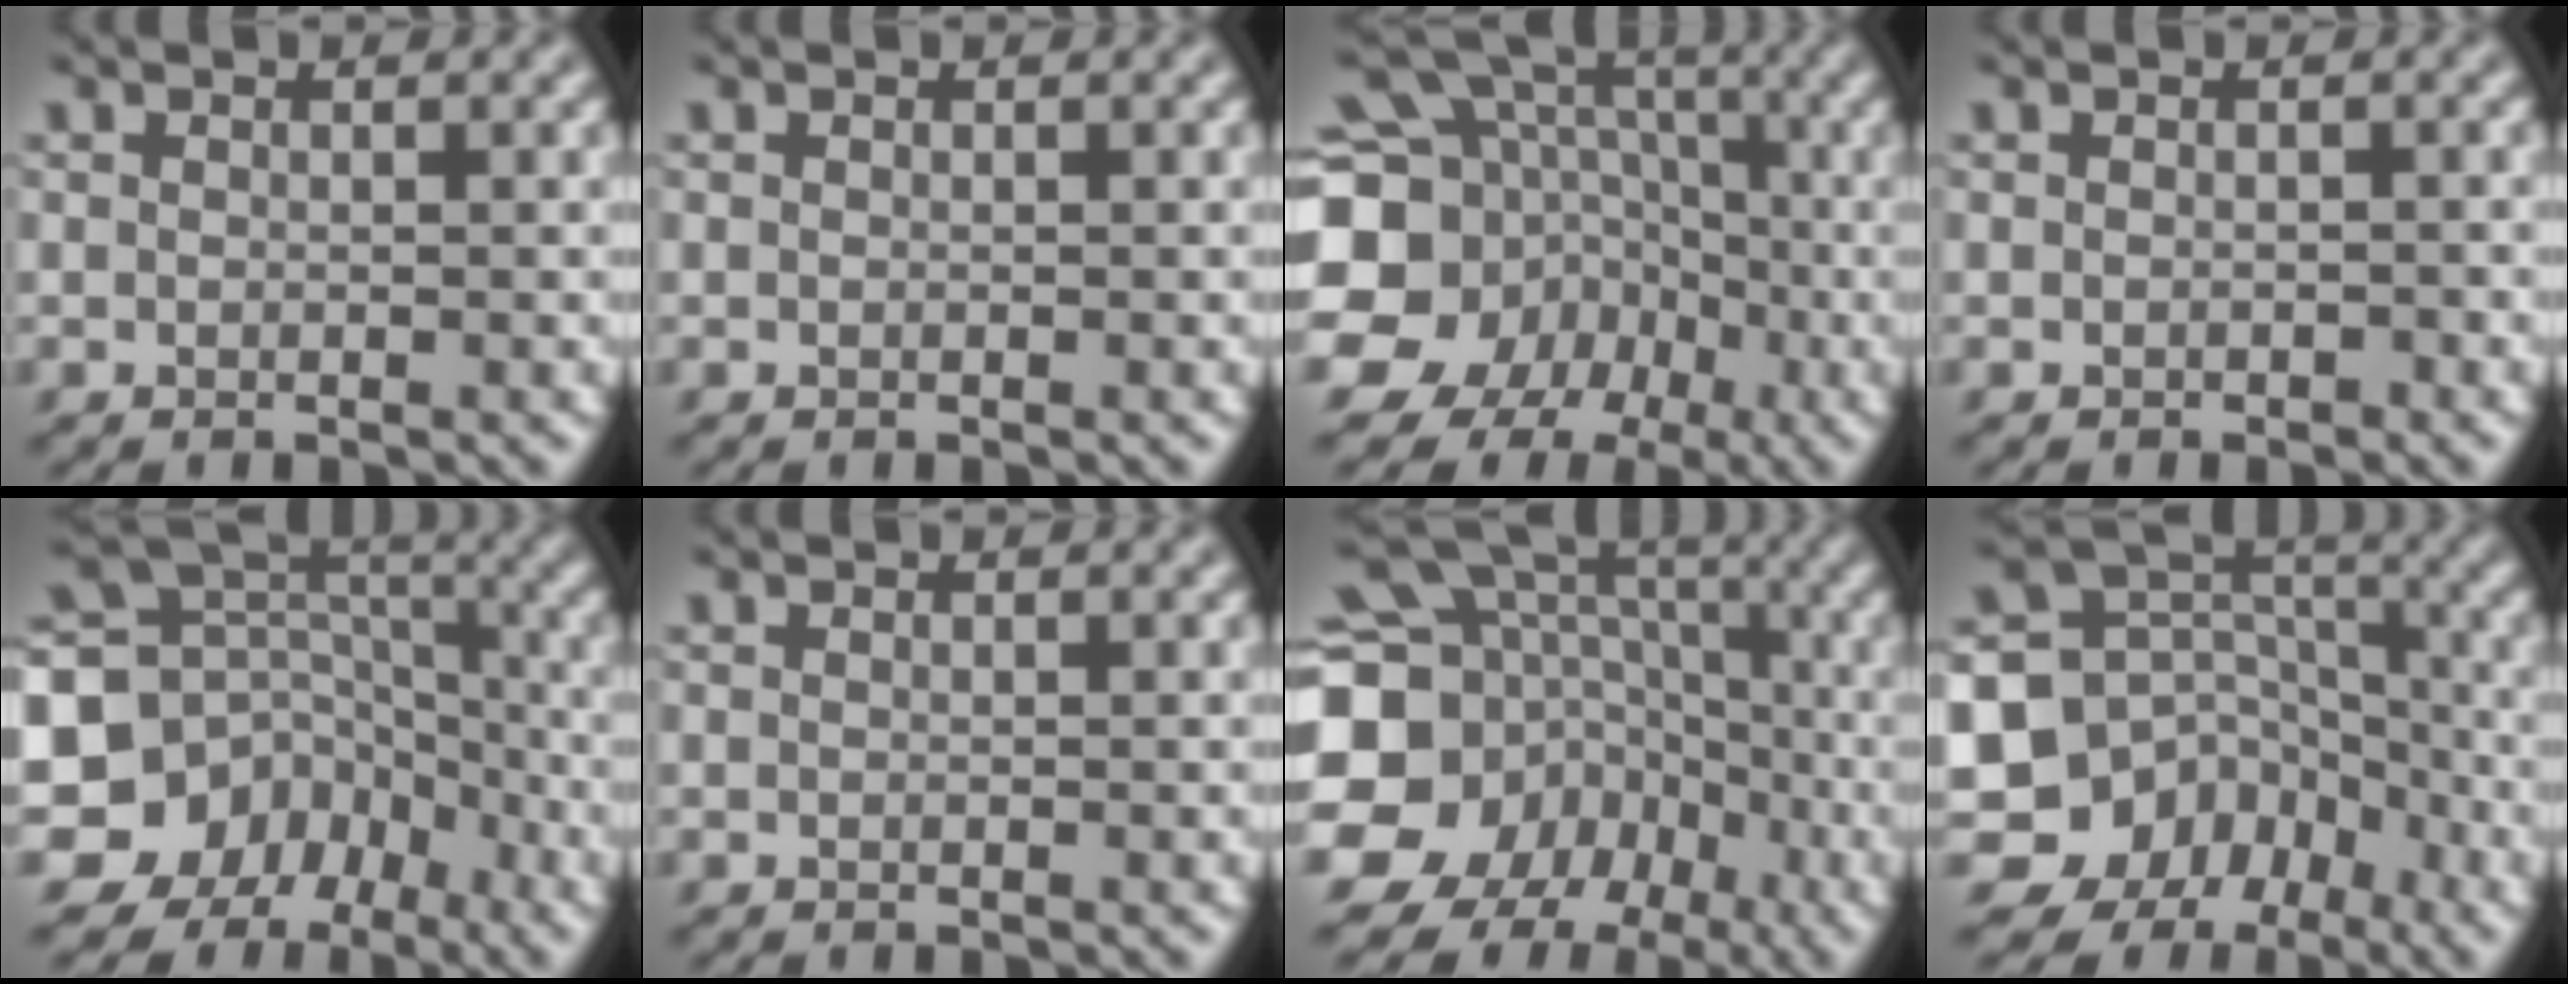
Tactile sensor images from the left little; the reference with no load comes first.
{"total": 0.0}
{"total": 17.1, "force": [-3.6, 15.6, 6.0], "torque": [-0.164, 0.006, -0.092]}
{"total": 0.6, "force": [-0.4, 0.4, 0.2], "torque": [-0.002, -0.004, -0.010]}
{"total": 12.7, "force": [-6.6, 10.3, 3.3], "torque": [-0.101, 0.001, -0.129]}
{"total": 0.0}
{"total": 19.3, "force": [-3.9, 17.6, 6.9], "torque": [-0.177, 0.002, -0.101]}
{"total": 10.3, "force": [-5.6, 8.2, 2.6], "torque": [-0.074, 0.019, -0.109]}